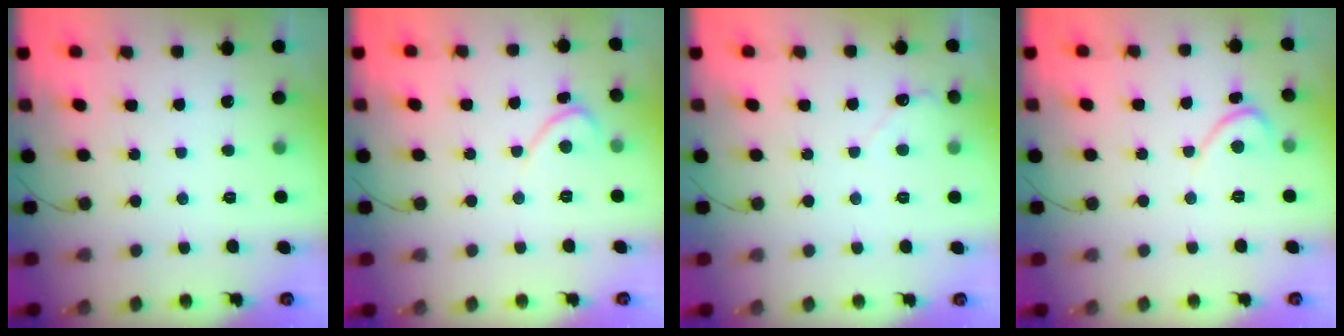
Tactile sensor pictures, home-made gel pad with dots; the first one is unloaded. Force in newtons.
{"total": 2.3, "press": 2.3, "slide": 0.1}
{"total": 2.7, "press": 2.7, "slide": 0.2}
{"total": 2.7, "press": 2.7, "slide": 0.2}